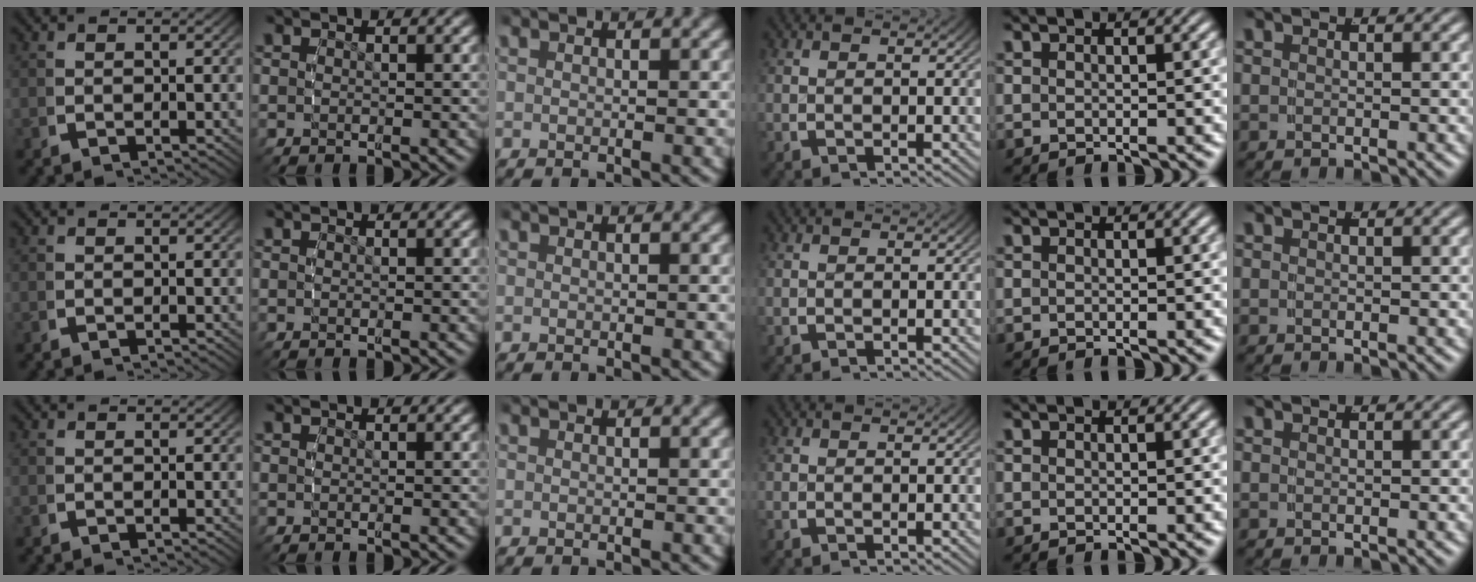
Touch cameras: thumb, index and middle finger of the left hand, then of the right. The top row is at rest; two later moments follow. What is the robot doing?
{"motion": "reach", "object": "coat"}